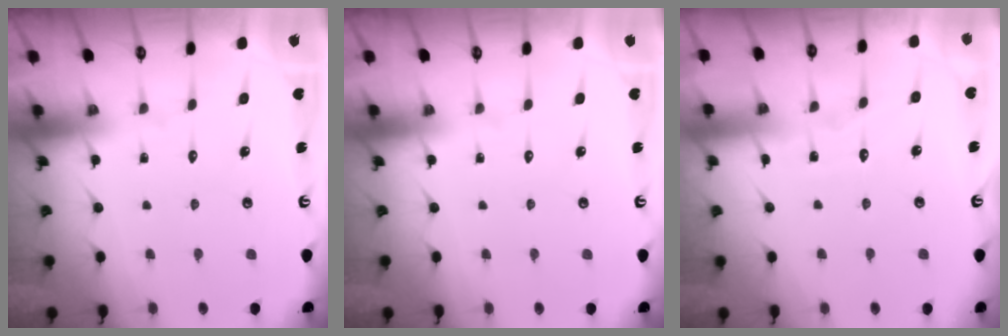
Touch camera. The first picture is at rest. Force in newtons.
{"total": 0.0}
{"total": 3.3, "press": 3.2, "slide": 0.4}